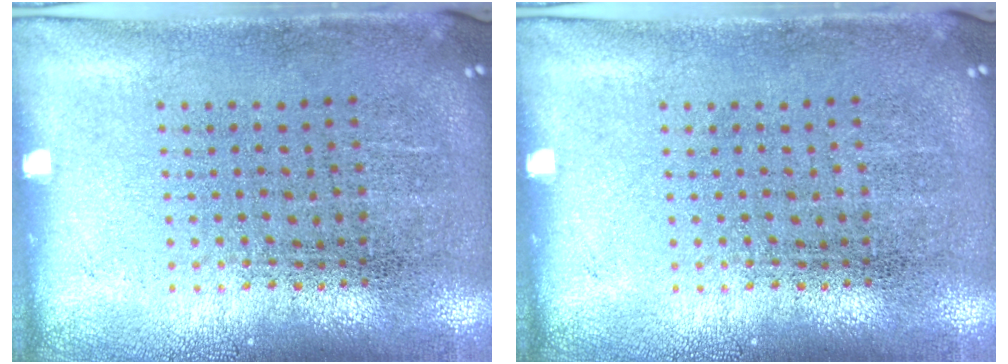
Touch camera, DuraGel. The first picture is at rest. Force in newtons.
{"total": 0.0}